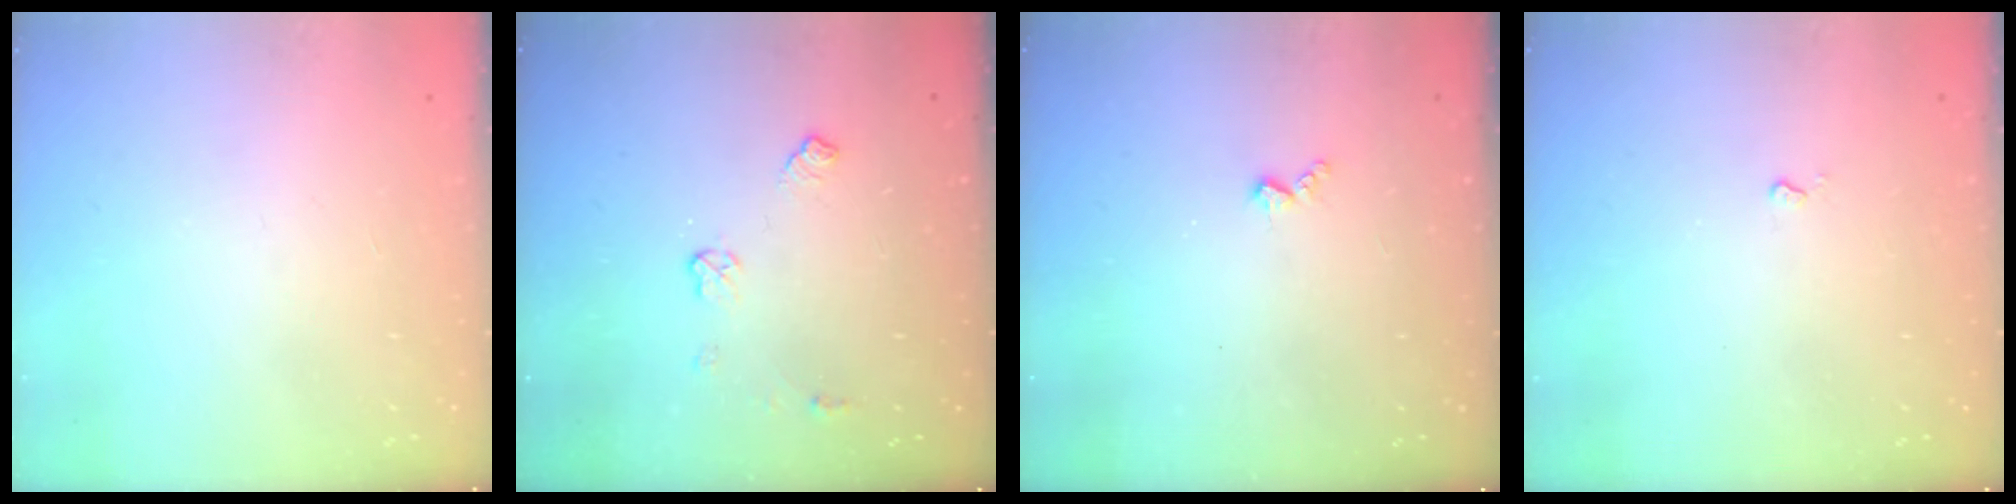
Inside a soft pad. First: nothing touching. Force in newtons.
{"total": 5.6, "press": 5.6, "slide": 1.0}
{"total": 3.7, "press": 3.6, "slide": 0.5}
{"total": 2.4, "press": 2.4, "slide": 0.4}